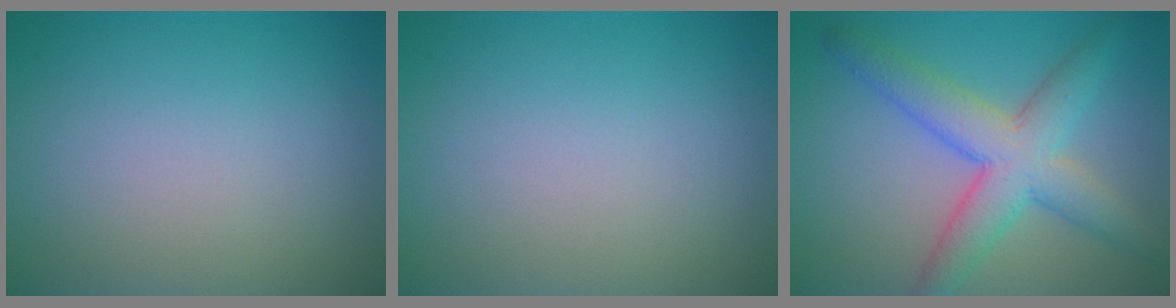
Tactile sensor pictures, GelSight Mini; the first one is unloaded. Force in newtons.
{"total": 0.0}
{"total": 6.4, "press": 6.4, "slide": 0.2}